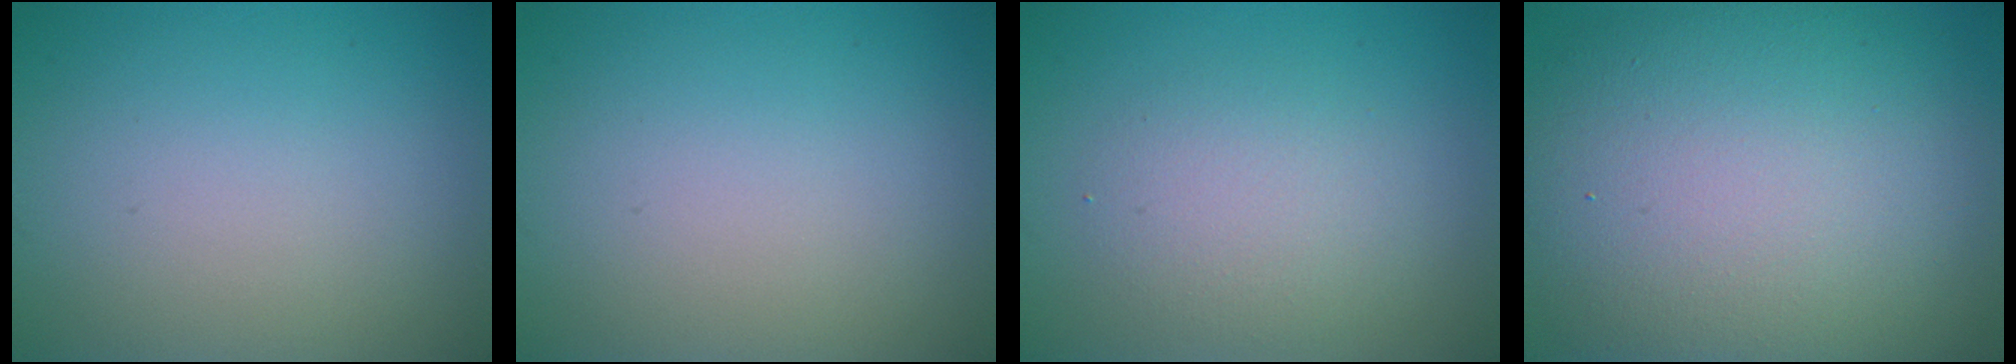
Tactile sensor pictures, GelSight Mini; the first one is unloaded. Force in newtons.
{"total": 0.0}
{"total": 3.0, "press": 3.0, "slide": 0.2}
{"total": 14.4, "press": 14.4, "slide": 1.0}